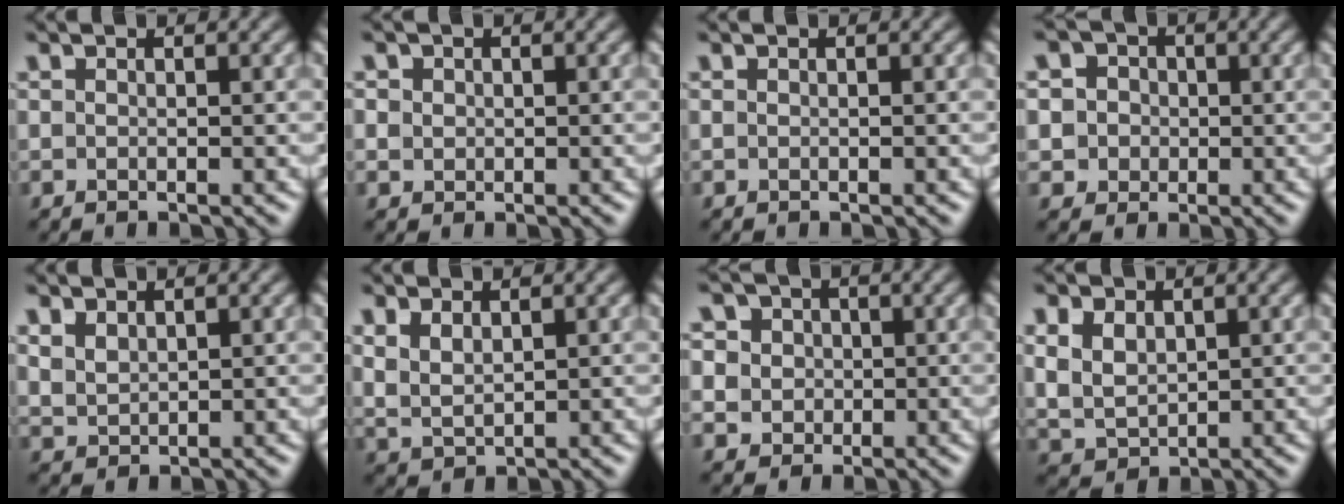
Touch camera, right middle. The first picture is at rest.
{"total": 1.5, "force": [0.7, 1.3, 0.2], "torque": [-0.006, 0.001, 0.013]}
{"total": 0.0}
{"total": 5.9, "force": [2.3, 5.0, 2.0], "torque": [-0.036, 0.024, 0.021]}
{"total": 1.9, "force": [1.4, 1.0, 0.6], "torque": [-0.020, 0.001, 0.036]}
{"total": 2.3, "force": [1.4, 1.4, 1.3], "torque": [-0.036, -0.002, 0.034]}
{"total": 7.3, "force": [3.0, 6.1, 2.6], "torque": [-0.058, 0.029, 0.030]}
{"total": 3.7, "force": [1.4, 2.7, 2.1], "torque": [-0.049, 0.004, 0.022]}